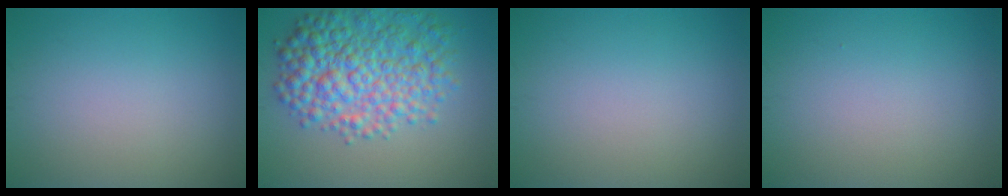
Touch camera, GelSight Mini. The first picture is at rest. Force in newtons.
{"total": 8.2, "press": 8.2, "slide": 0.2}
{"total": 0.0}
{"total": 0.0}